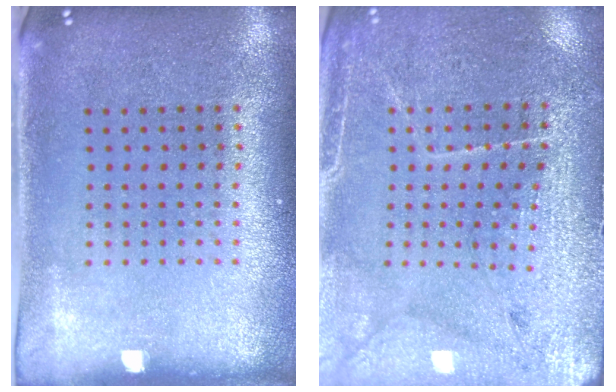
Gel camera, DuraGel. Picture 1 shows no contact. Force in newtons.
{"total": 3.0, "press": 2.9, "slide": 0.4}